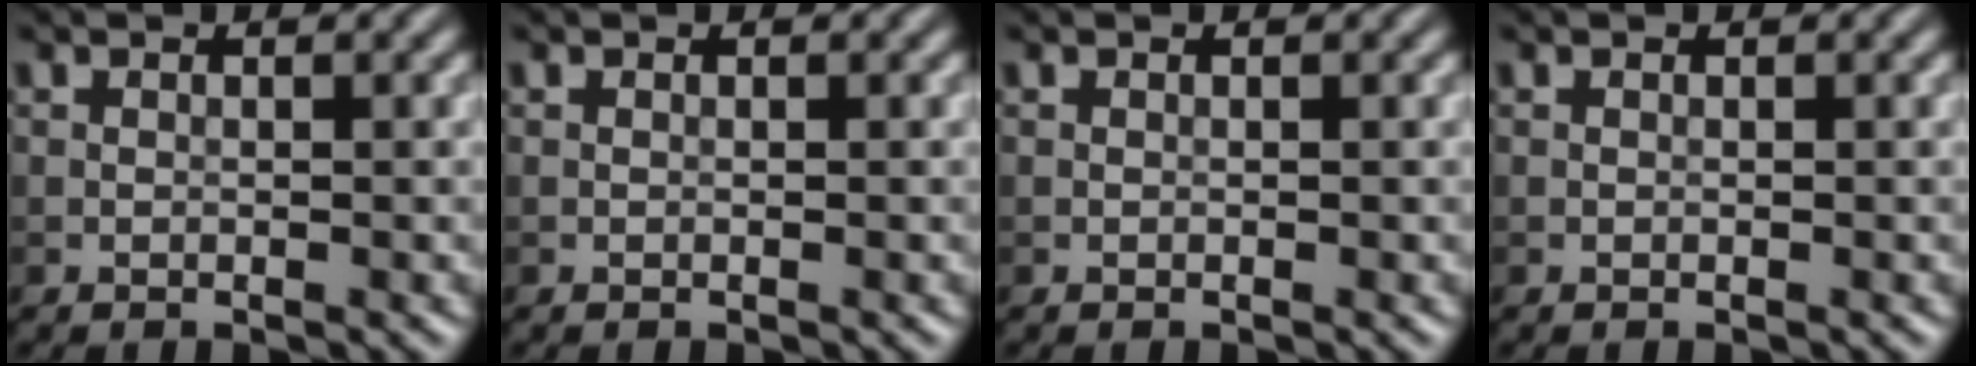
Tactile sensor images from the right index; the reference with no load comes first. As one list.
[{"total": 0.0}, {"total": 0.0}, {"total": 0.0}]